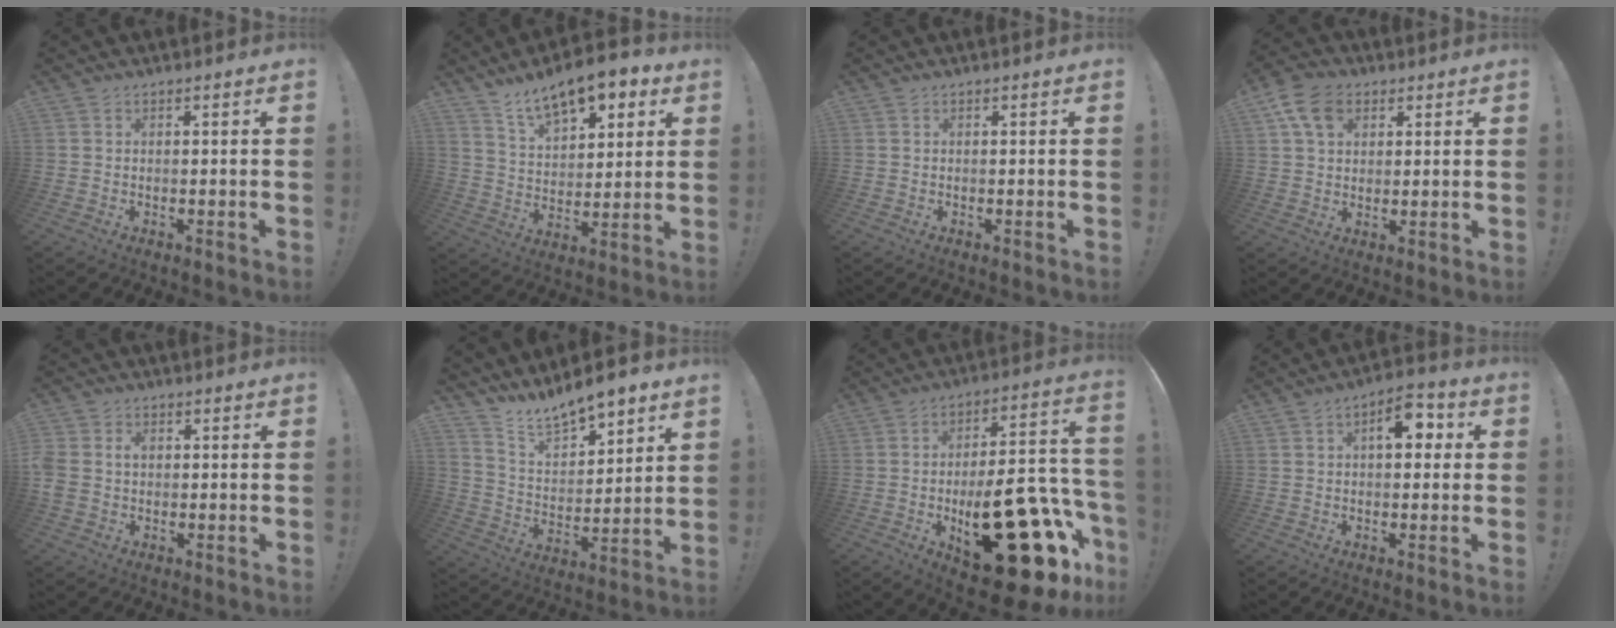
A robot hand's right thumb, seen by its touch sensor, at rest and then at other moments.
{"total": 13.7, "force": [9.8, 6.3, 7.2], "torque": [-0.112, -0.066, 0.175]}
{"total": 0.0}
{"total": 10.9, "force": [4.8, 7.8, 5.9], "torque": [-0.093, -0.007, 0.096]}
{"total": 4.2, "force": [0.1, 3.4, 2.5], "torque": [-0.050, 0.003, 0.001]}
{"total": 10.6, "force": [9.9, 2.7, 2.6], "torque": [-0.050, -0.086, 0.183]}
{"total": 29.5, "force": [-9.5, 13.2, 24.6], "torque": [-0.336, 0.040, -0.134]}
{"total": 8.7, "force": [1.9, 4.9, 6.9], "torque": [-0.081, 0.003, 0.027]}